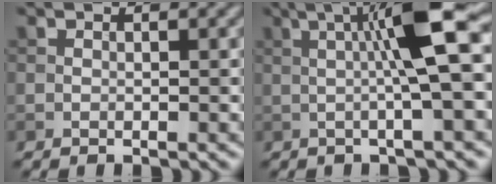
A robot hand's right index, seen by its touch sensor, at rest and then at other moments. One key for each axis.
{"total": 7.5, "fx": 1.2, "fy": 0.8, "fz": 7.3, "tx": -0.119, "ty": 0.015, "tz": 0.017}